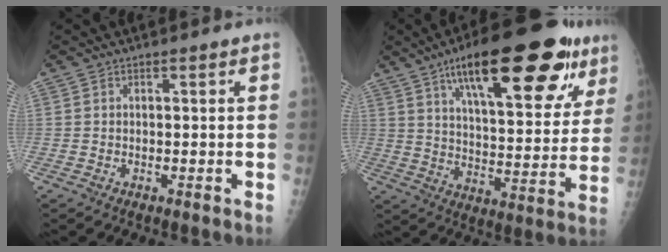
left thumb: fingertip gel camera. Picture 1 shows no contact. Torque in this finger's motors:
{"motor_torque": [2.69, 2.18, 1.71, -1.06, 0.24]}